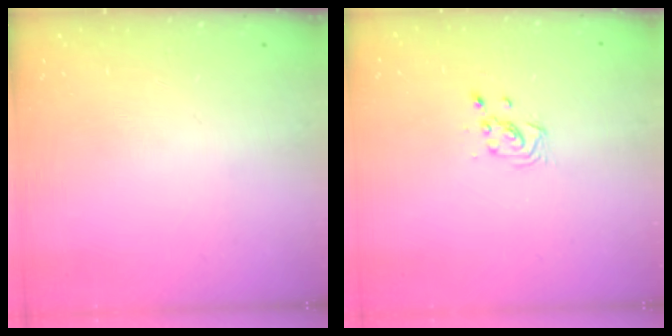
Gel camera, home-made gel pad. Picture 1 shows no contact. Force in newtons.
{"total": 3.0, "press": 2.9, "slide": 0.5}